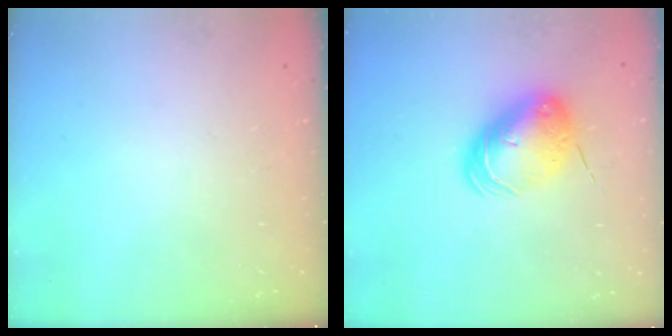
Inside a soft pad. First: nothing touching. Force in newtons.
{"total": 9.0, "press": 8.9, "slide": 1.7}